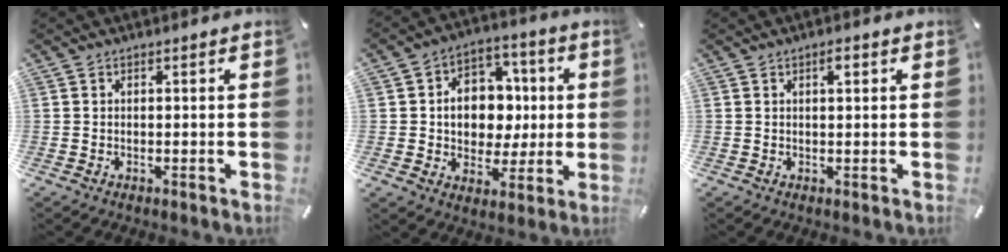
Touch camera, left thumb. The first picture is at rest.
{"total": 10.9, "force": [-0.1, 9.8, 4.8], "torque": [-0.070, 0.010, 0.006]}
{"total": 1.9, "force": [0.7, 0.7, 1.6], "torque": [-0.025, 0.001, 0.009]}